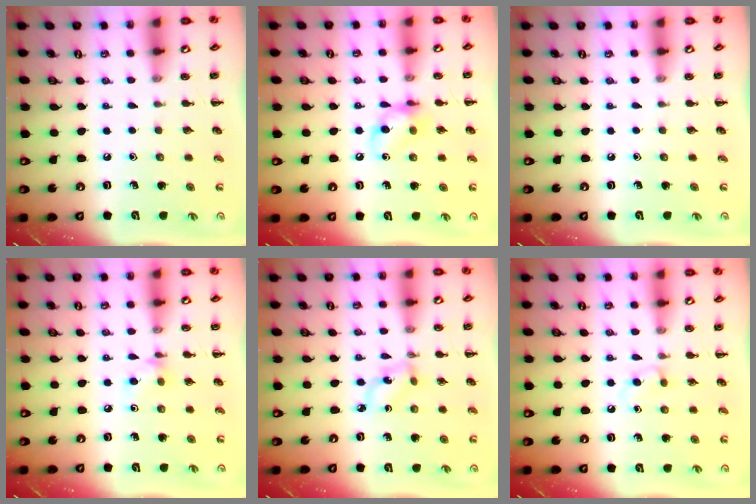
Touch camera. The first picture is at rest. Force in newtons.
{"total": 10.1, "press": 10.0, "slide": 1.5}
{"total": 0.0}
{"total": 5.2, "press": 5.1, "slide": 1.1}
{"total": 2.3, "press": 2.2, "slide": 0.5}
{"total": 2.9, "press": 2.6, "slide": 1.3}